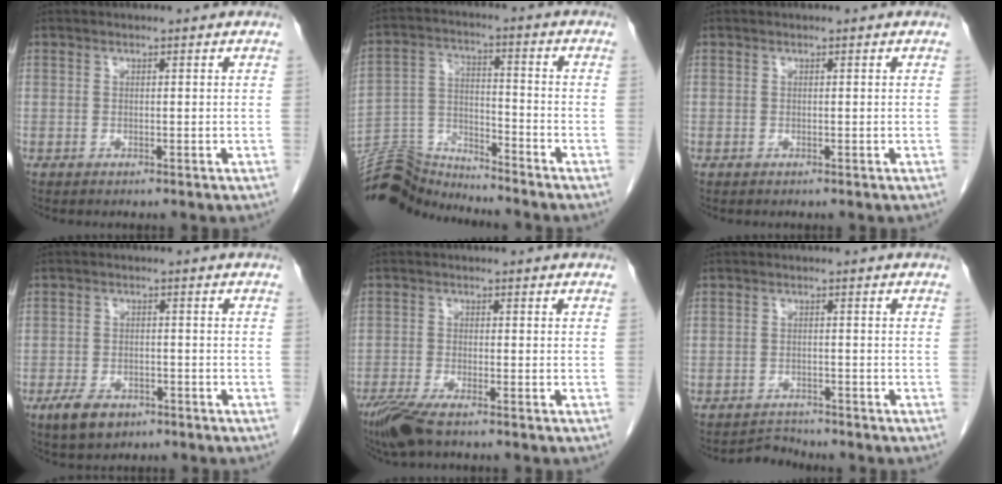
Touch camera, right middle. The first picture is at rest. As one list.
[{"total": 10.0, "force": [-10.0, -0.3, -0.3], "torque": [-0.003, 0.023, -0.188]}, {"total": 0.0}, {"total": 5.1, "force": [-3.1, 2.8, 2.8], "torque": [-0.059, -0.004, -0.047]}, {"total": 5.4, "force": [-3.9, 0.7, 3.6], "torque": [-0.074, -0.016, -0.072]}, {"total": 2.2, "force": [-1.9, 0.0, -1.1], "torque": [0.019, -0.009, -0.029]}]